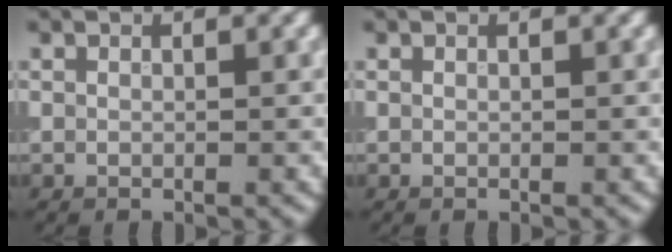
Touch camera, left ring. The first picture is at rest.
{"total": 0.0}